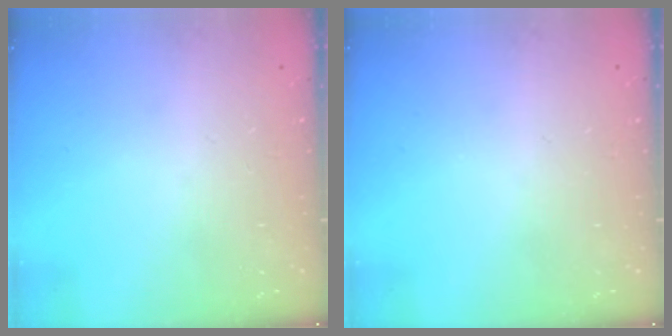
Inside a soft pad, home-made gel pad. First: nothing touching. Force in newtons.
{"total": 0.0}